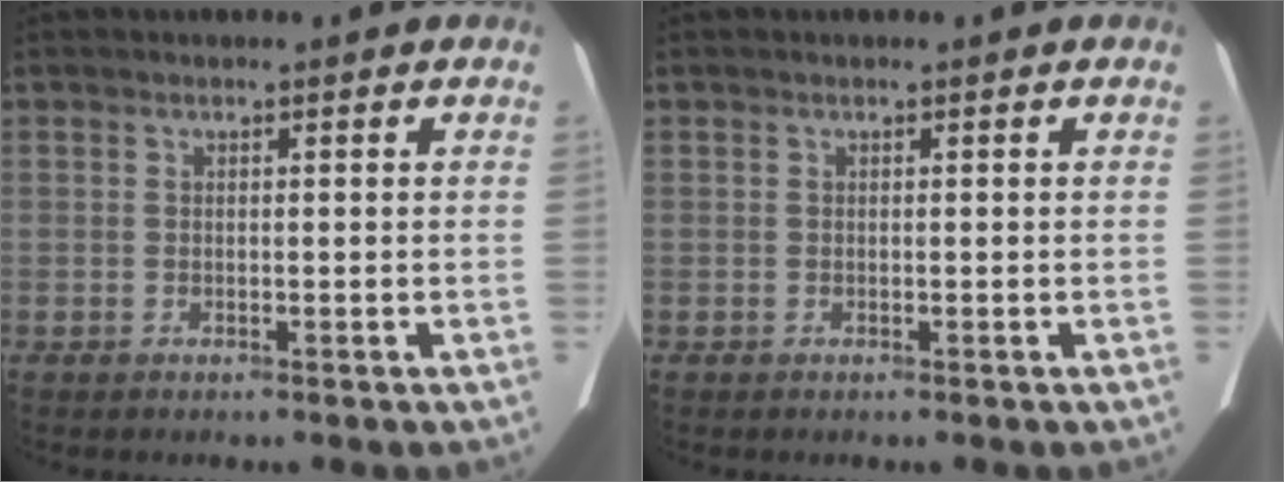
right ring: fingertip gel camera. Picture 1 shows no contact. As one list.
[{"total": 0.0}]